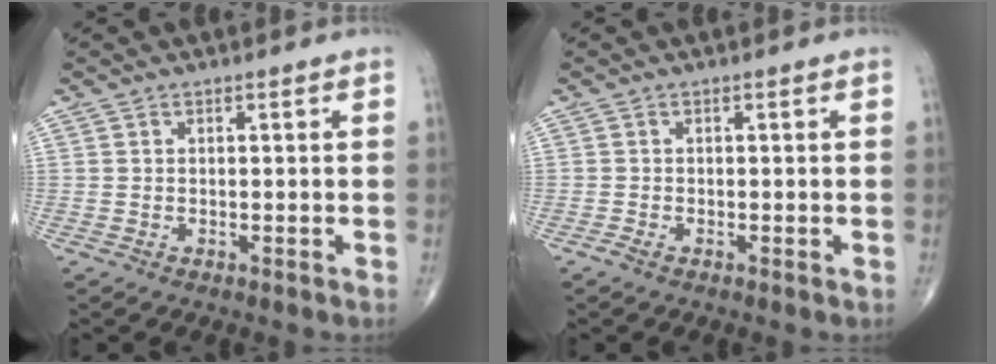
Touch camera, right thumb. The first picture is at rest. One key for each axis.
{"total": 1.0, "fx": -0.6, "fy": 0.3, "fz": 0.8, "tx": -0.021, "ty": -0.003, "tz": -0.018}